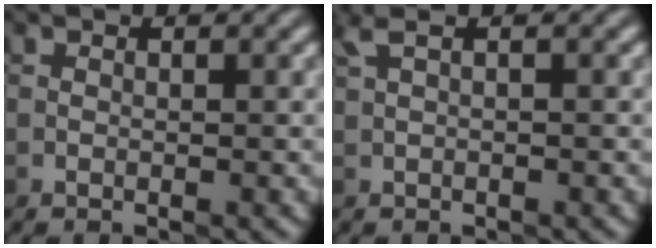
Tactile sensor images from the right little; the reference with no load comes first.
{"total": 1.1, "force": [0.6, 0.1, 0.9], "torque": [-0.020, 0.007, 0.012]}